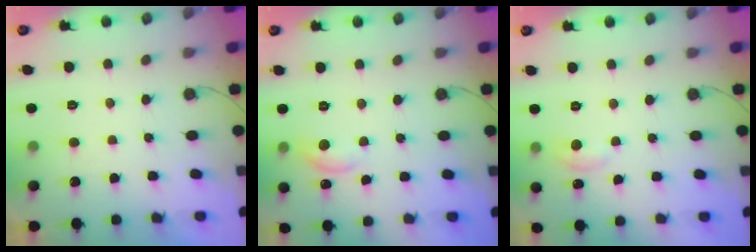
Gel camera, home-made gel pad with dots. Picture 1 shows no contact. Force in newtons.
{"total": 8.5, "press": 8.4, "slide": 0.5}
{"total": 3.4, "press": 3.4, "slide": 0.4}